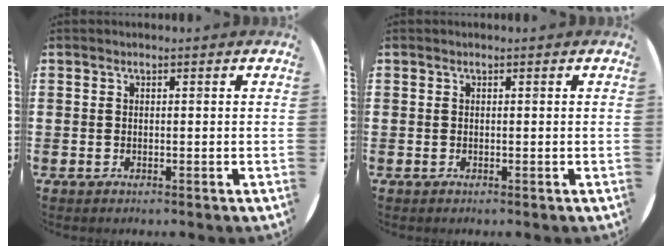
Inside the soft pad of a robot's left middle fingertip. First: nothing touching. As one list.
[{"total": 0.0}]